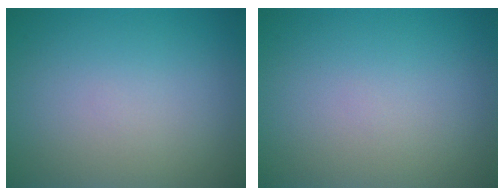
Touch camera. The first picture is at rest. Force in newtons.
{"total": 0.0}